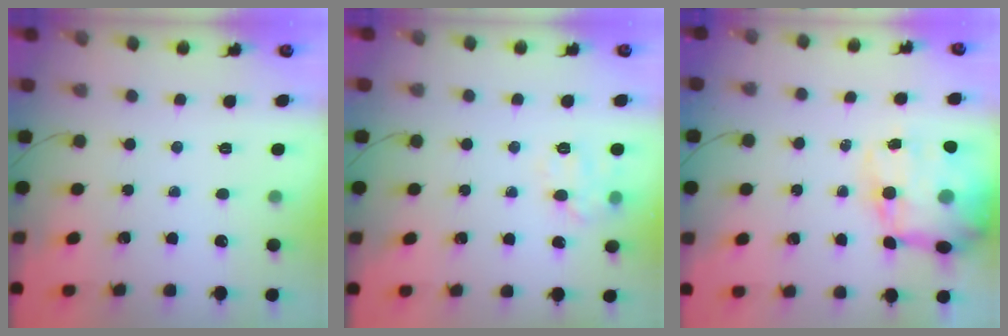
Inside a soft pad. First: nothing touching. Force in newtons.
{"total": 8.7, "press": 8.7, "slide": 0.3}
{"total": 17.7, "press": 17.2, "slide": 4.2}